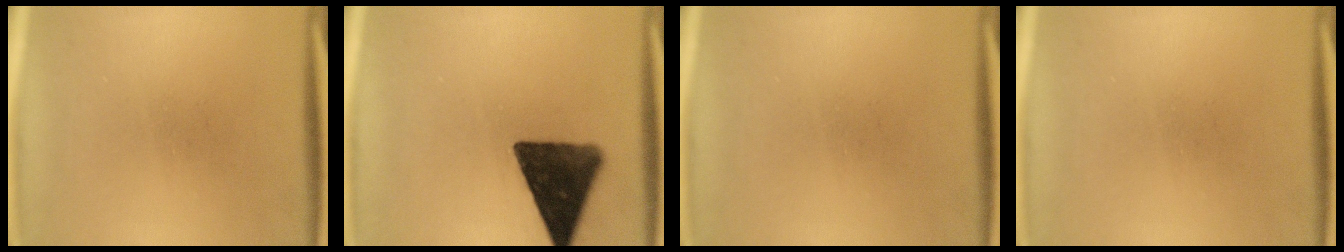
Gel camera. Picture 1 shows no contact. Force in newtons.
{"total": 13.9}
{"total": 0.0}
{"total": 0.0}